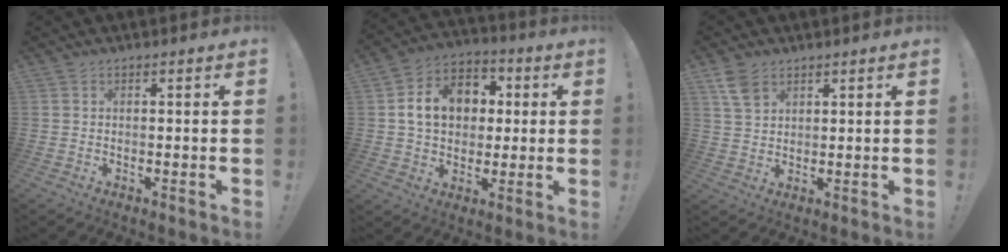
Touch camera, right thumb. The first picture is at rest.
{"total": 14.4, "force": [2.6, 11.5, 8.2], "torque": [-0.114, 0.004, 0.056]}
{"total": 5.9, "force": [3.5, 3.6, 3.1], "torque": [-0.055, -0.011, 0.070]}